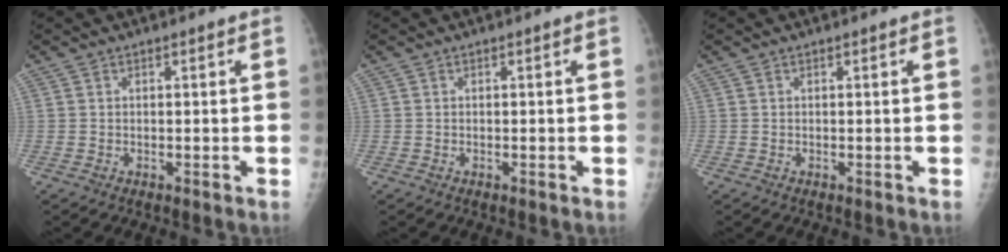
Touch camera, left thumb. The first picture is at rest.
{"total": 0.0}
{"total": 0.0}